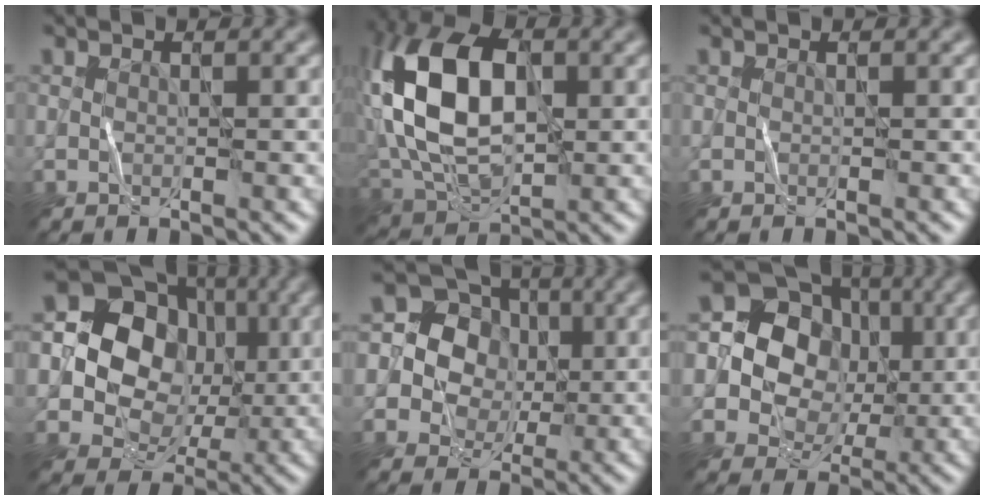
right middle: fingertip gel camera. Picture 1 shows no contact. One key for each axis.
{"total": 12.5, "fx": 0.7, "fy": 7.8, "fz": 9.7, "tx": -0.195, "ty": 0.018, "tz": 0.002}
{"total": 0.0}
{"total": 9.7, "fx": 0.3, "fy": 8.3, "fz": 5.0, "tx": -0.060, "ty": 0.007, "tz": -0.007}
{"total": 6.0, "fx": 0.4, "fy": 5.7, "fz": 2.1, "tx": -0.017, "ty": 0.022, "tz": -0.013}
{"total": 8.7, "fx": 0.3, "fy": 7.7, "fz": 4.1, "tx": -0.041, "ty": 0.018, "tz": -0.014}